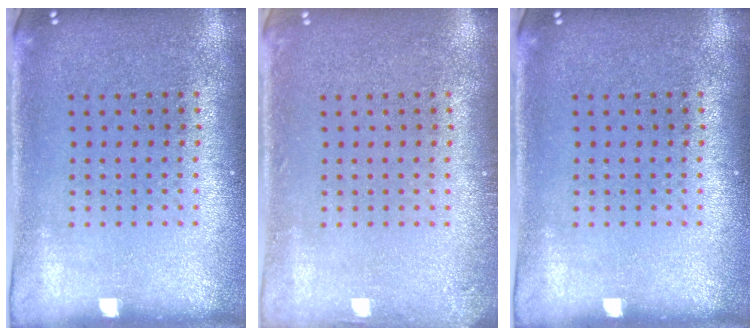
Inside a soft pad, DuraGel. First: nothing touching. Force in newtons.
{"total": 0.9, "press": 0.9, "slide": 0.1}
{"total": 0.0}